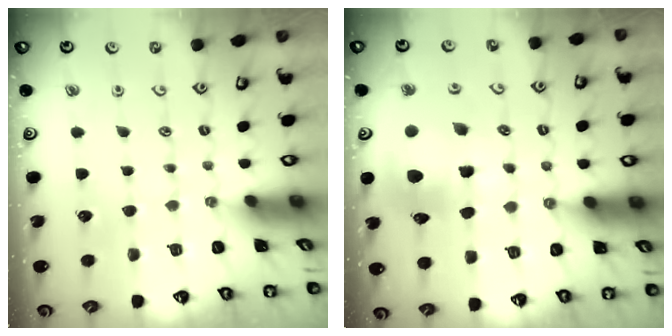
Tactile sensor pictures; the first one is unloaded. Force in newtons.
{"total": 11.3, "press": 11.2, "slide": 1.5}